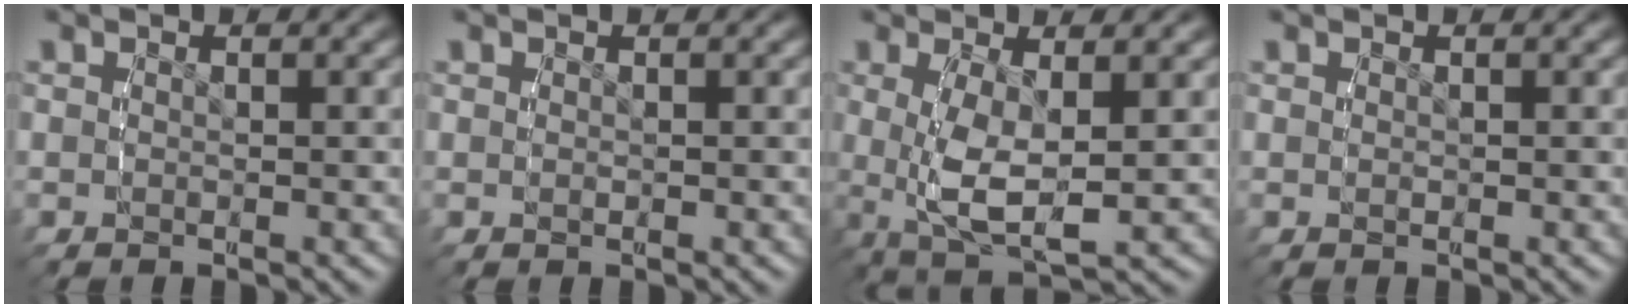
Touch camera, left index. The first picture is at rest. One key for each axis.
{"total": 0.0}
{"total": 6.2, "fx": 0.0, "fy": 4.4, "fz": 4.4, "tx": -0.107, "ty": -0.014, "tz": -0.002}
{"total": 0.0}